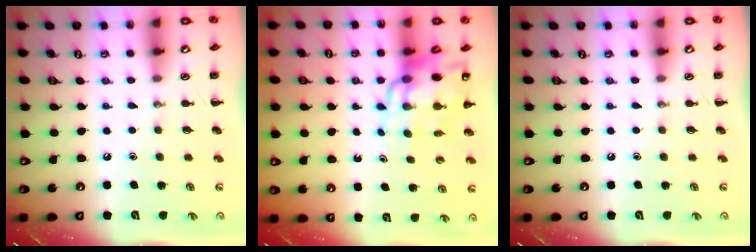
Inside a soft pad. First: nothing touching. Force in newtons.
{"total": 14.0, "press": 13.4, "slide": 3.8}
{"total": 0.0}